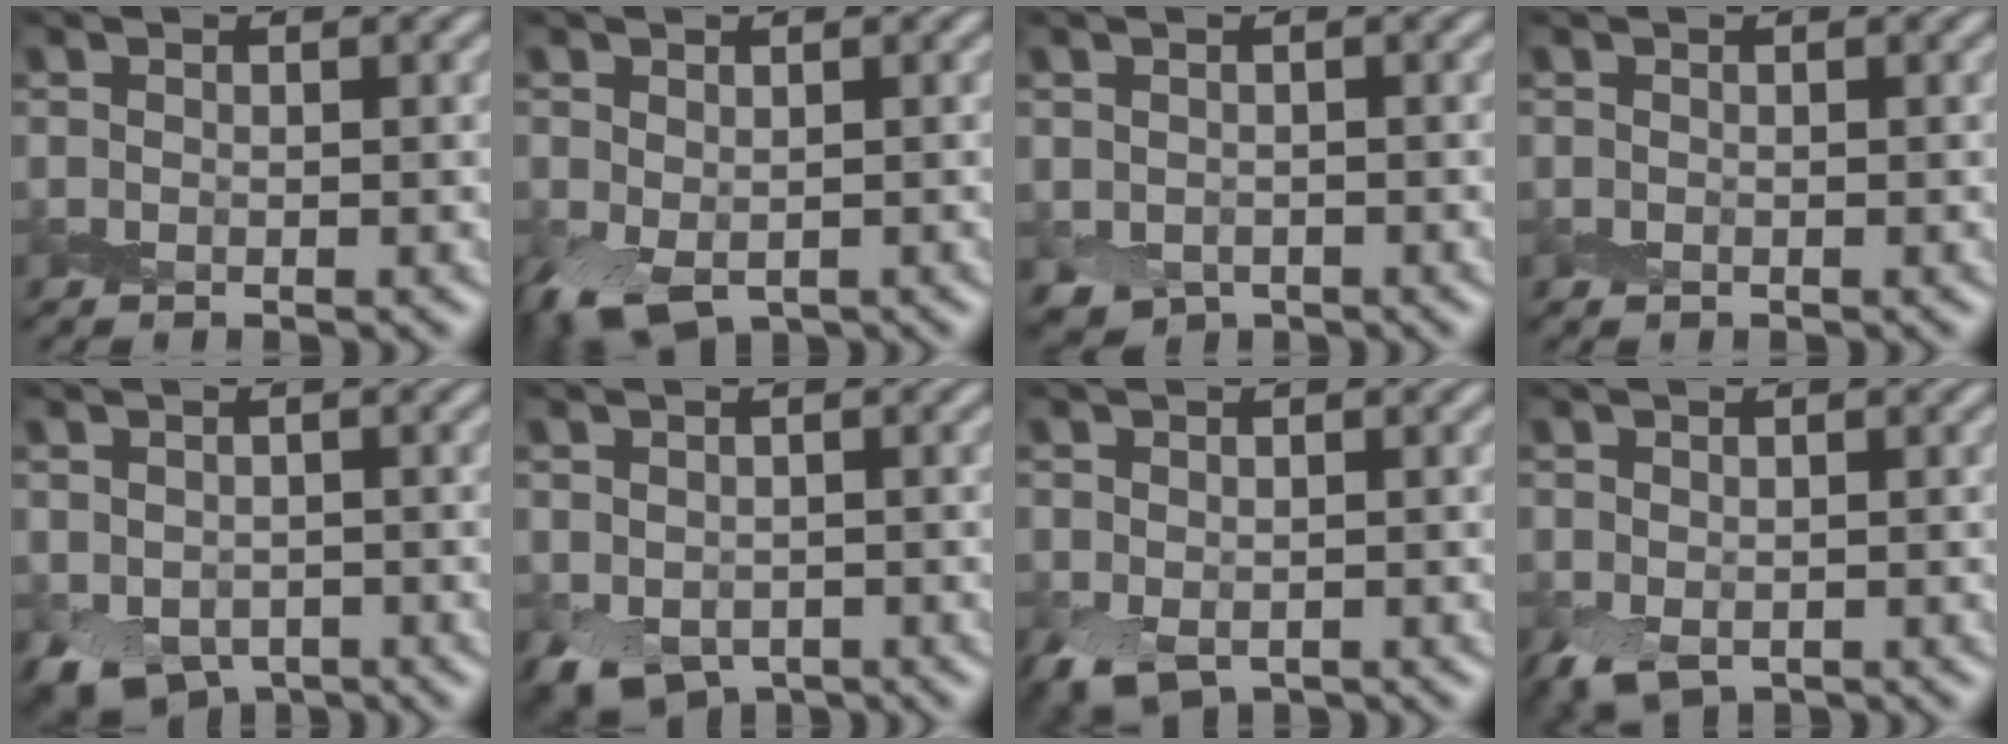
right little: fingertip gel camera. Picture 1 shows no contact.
{"total": 3.0, "force": [-1.1, 1.9, 2.1], "torque": [-0.044, -0.012, -0.017]}
{"total": 1.6, "force": [-0.7, 1.3, 0.7], "torque": [-0.015, -0.009, -0.012]}
{"total": 0.0}
{"total": 4.7, "force": [-2.4, 3.1, 2.6], "torque": [-0.050, -0.018, -0.037]}
{"total": 4.0, "force": [-1.9, 2.7, 2.3], "torque": [-0.040, -0.016, -0.029]}
{"total": 3.0, "force": [-1.6, 1.9, 1.7], "torque": [-0.034, -0.016, -0.025]}
{"total": 2.4, "force": [-1.2, 1.5, 1.5], "torque": [-0.033, -0.015, -0.018]}